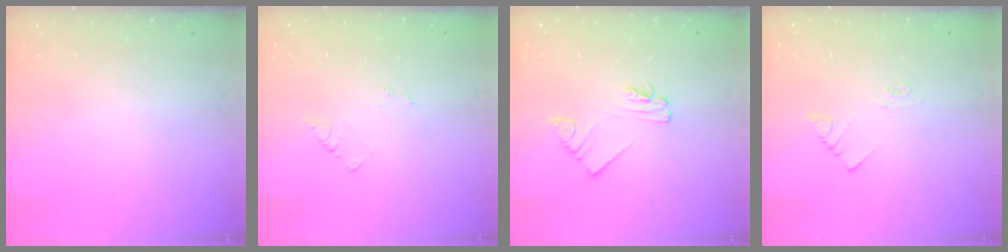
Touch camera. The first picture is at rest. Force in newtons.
{"total": 2.9, "press": 2.9, "slide": 0.3}
{"total": 2.0, "press": 2.0, "slide": 0.1}
{"total": 2.1, "press": 2.1, "slide": 0.3}